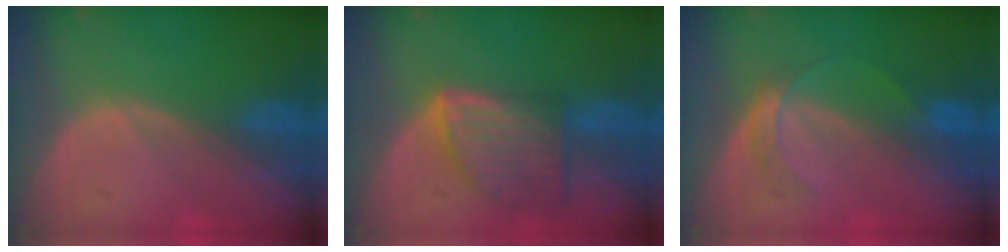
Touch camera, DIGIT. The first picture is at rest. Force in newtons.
{"total": 8.2, "press": 7.4, "slide": 3.4}
{"total": 3.5, "press": 3.5, "slide": 0.4}